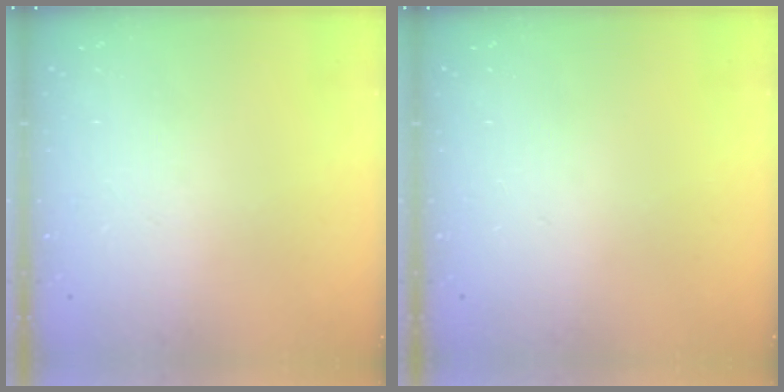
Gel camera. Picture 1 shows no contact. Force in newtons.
{"total": 0.0}